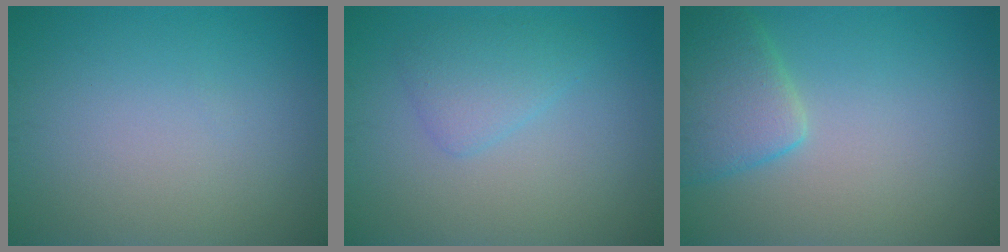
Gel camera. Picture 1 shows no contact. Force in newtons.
{"total": 2.4, "press": 2.4, "slide": 0.1}
{"total": 4.2, "press": 4.1, "slide": 0.2}